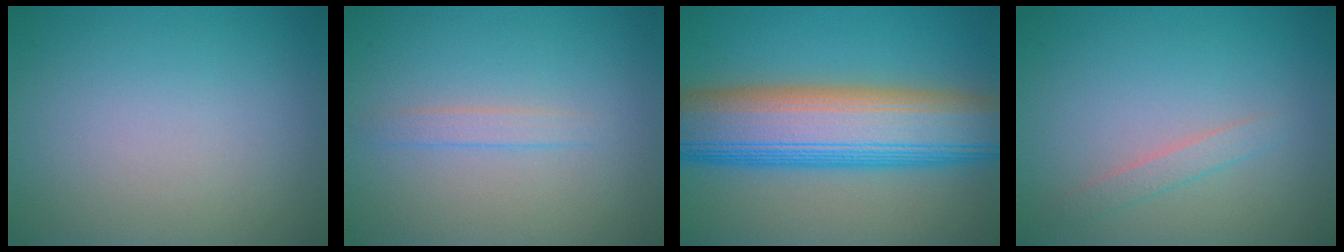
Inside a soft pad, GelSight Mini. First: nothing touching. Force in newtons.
{"total": 1.3, "press": 1.3, "slide": 0.1}
{"total": 12.9, "press": 12.9, "slide": 0.4}
{"total": 1.4, "press": 1.4, "slide": 0.0}